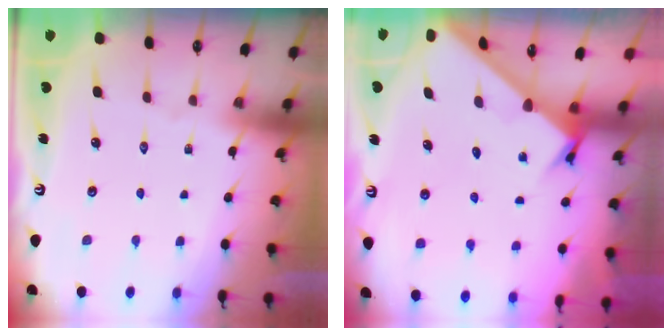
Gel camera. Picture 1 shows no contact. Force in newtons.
{"total": 2.0, "press": 2.0, "slide": 0.2}